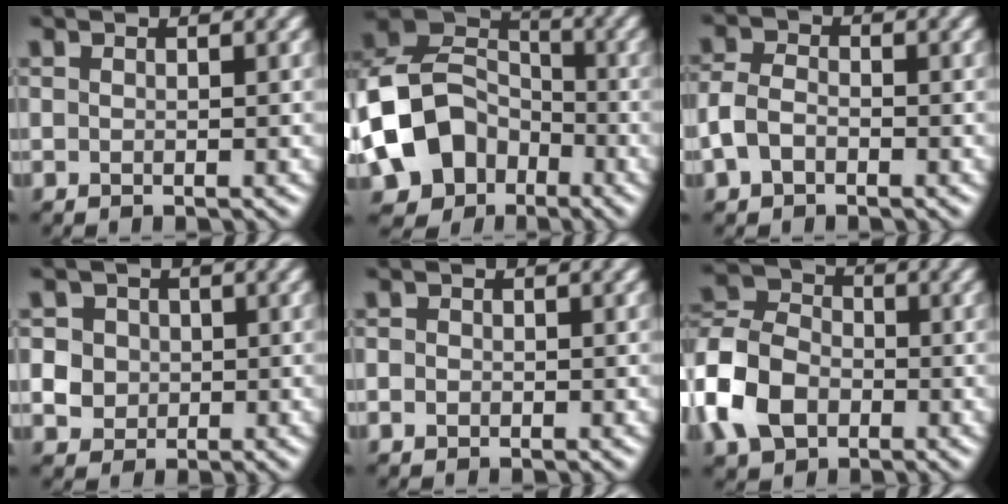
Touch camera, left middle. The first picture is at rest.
{"total": 11.5, "force": [-3.7, 9.0, 6.1], "torque": [-0.128, -0.007, -0.086]}
{"total": 3.0, "force": [-1.1, 2.1, 1.9], "torque": [-0.045, 0.005, -0.031]}
{"total": 6.2, "force": [1.0, 5.7, 2.2], "torque": [-0.049, 0.032, 0.004]}
{"total": 1.1, "force": [-0.3, 1.0, 0.4], "torque": [-0.002, -0.003, -0.007]}
{"total": 8.0, "force": [-2.8, 5.9, 4.5], "torque": [-0.095, 0.006, -0.075]}